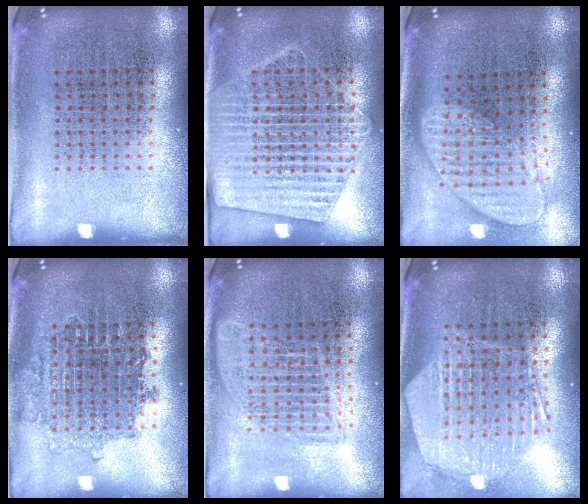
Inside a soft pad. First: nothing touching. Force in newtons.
{"total": 2.0, "press": 1.8, "slide": 0.9}
{"total": 2.0, "press": 1.6, "slide": 1.2}
{"total": 1.6, "press": 1.3, "slide": 0.9}
{"total": 1.6, "press": 1.4, "slide": 0.7}
{"total": 1.7, "press": 1.6, "slide": 0.7}